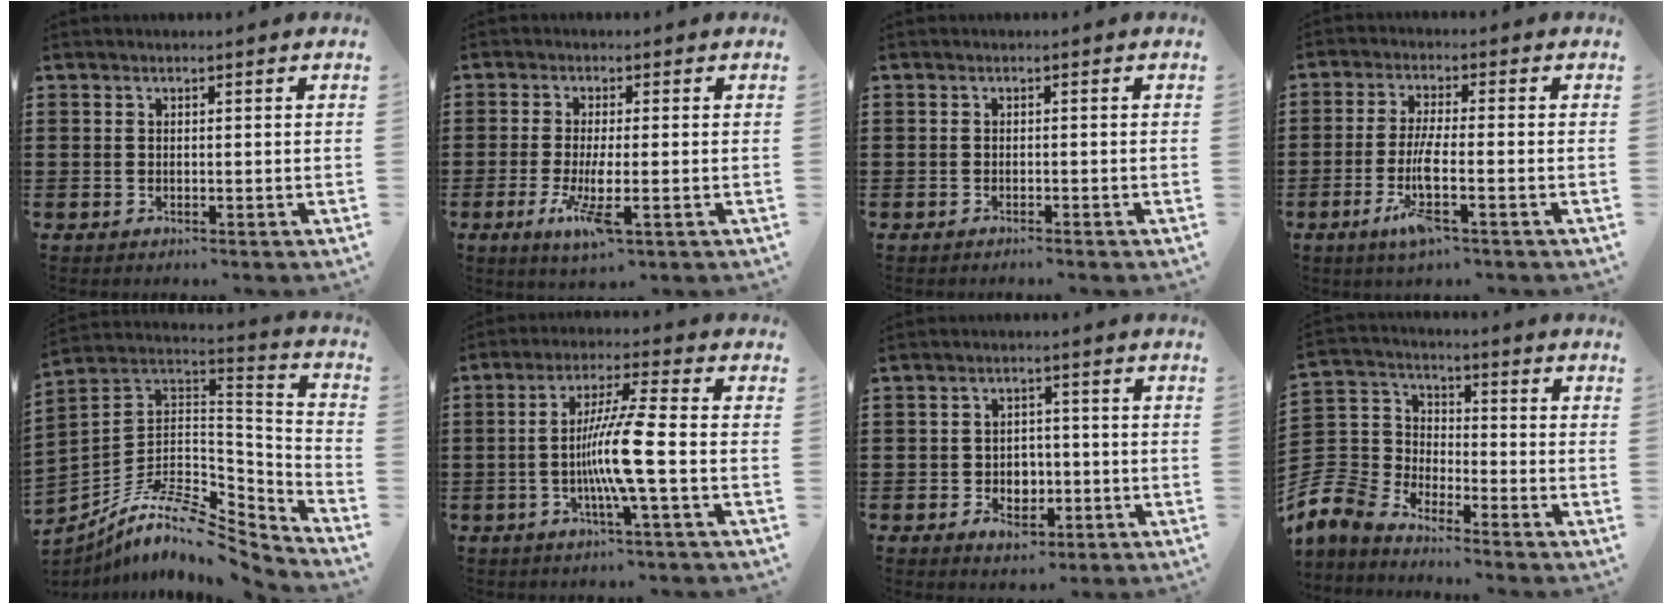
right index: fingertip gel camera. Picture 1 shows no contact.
{"total": 5.7, "force": [-2.1, 0.8, 5.2], "torque": [-0.113, -0.023, -0.040]}
{"total": 0.8, "force": [-0.7, -0.1, 0.2], "torque": [-0.005, -0.002, -0.015]}
{"total": 6.4, "force": [-2.7, 0.8, 5.7], "torque": [-0.130, -0.016, -0.055]}
{"total": 9.9, "force": [-7.1, 3.5, 6.0], "torque": [-0.124, 0.003, -0.140]}
{"total": 8.7, "force": [-1.9, -0.6, 8.5], "torque": [-0.160, -0.014, -0.041]}
{"total": 3.8, "force": [-1.7, 2.9, 1.9], "torque": [-0.031, 0.000, -0.034]}
{"total": 6.0, "force": [-5.1, 3.2, 0.3], "torque": [-0.062, -0.013, -0.116]}